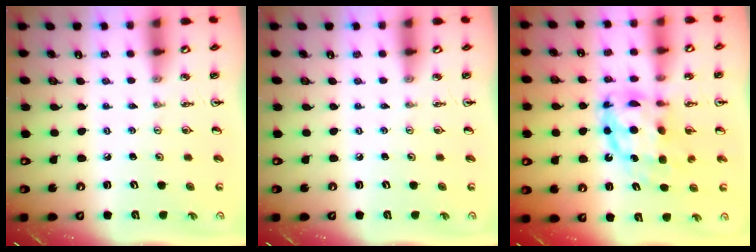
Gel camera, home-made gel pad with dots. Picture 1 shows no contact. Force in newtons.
{"total": 0.0}
{"total": 11.9, "press": 11.9, "slide": 1.0}